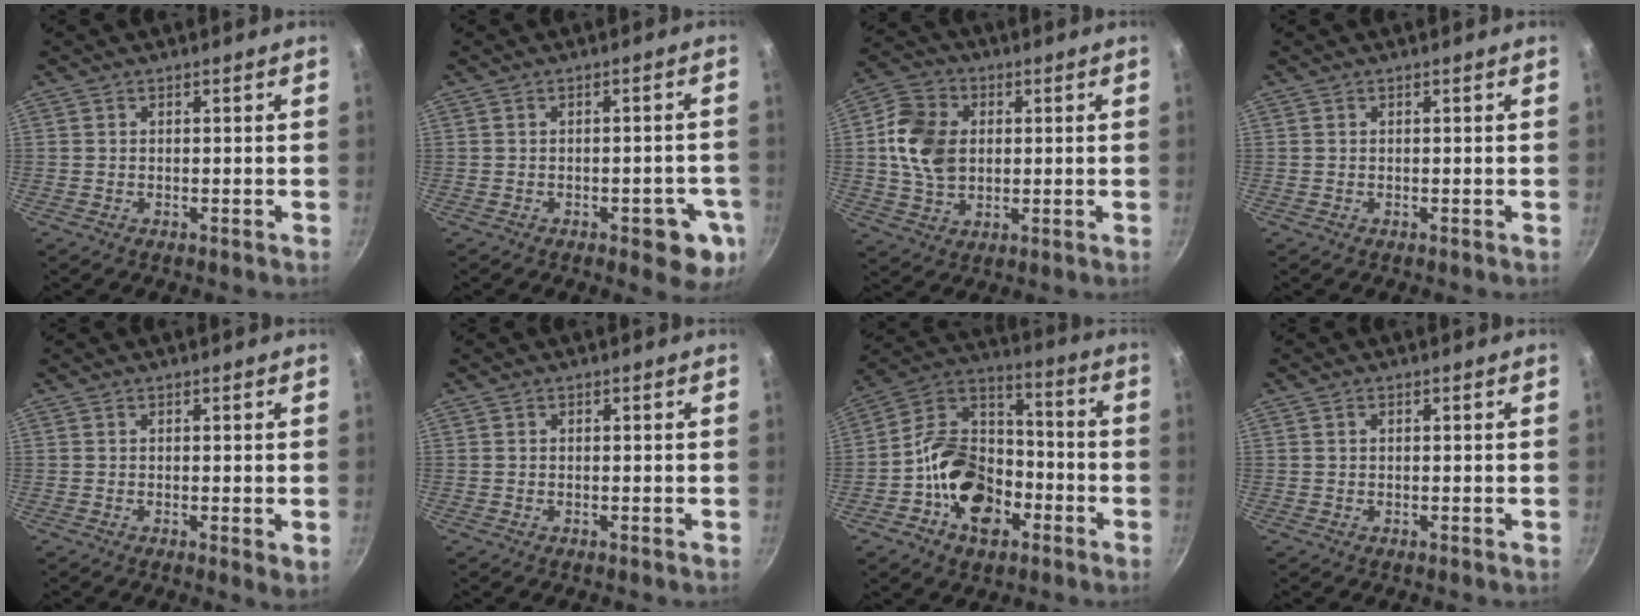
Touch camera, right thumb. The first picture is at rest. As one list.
[{"total": 8.0, "force": [-2.8, 3.5, 6.6], "torque": [-0.048, 0.009, -0.031]}, {"total": 12.1, "force": [1.4, 9.0, 8.0], "torque": [-0.130, 0.004, 0.017]}, {"total": 0.0}, {"total": 1.9, "force": [0.2, 0.5, 1.8], "torque": [-0.022, -0.008, 0.000]}, {"total": 0.0}, {"total": 17.9, "force": [-6.6, 12.6, 10.9], "torque": [-0.158, 0.057, -0.133]}, {"total": 0.6, "force": [0.2, 0.4, 0.4], "torque": [-0.006, 0.003, 0.003]}]